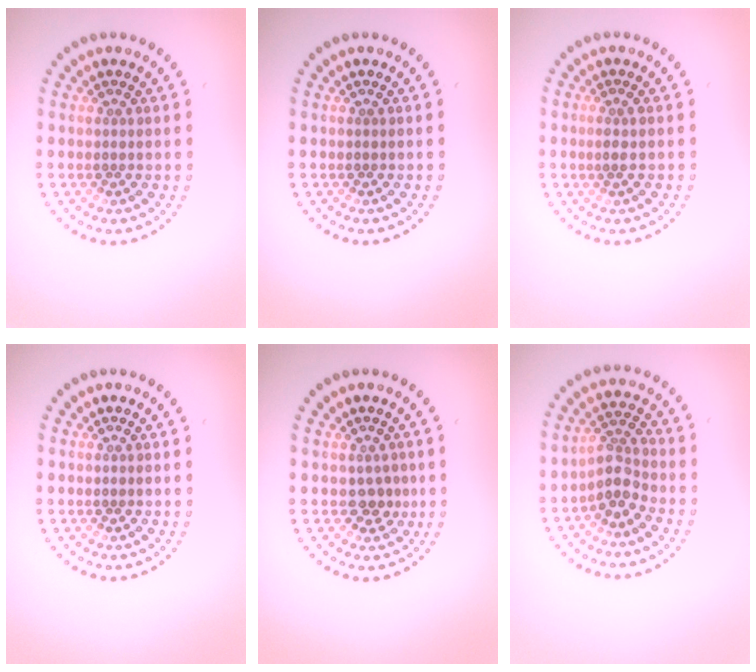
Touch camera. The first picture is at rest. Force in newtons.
{"total": 0.0}
{"total": 0.9, "press": 0.6, "slide": 0.7}
{"total": 0.0}
{"total": 1.4, "press": 1.3, "slide": 0.7}
{"total": 2.7, "press": 2.3, "slide": 1.5}